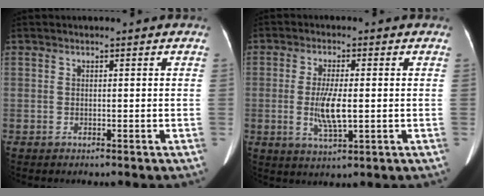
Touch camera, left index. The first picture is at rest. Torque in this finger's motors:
{"motor_torque": [0.15, 0.04, 0.15, 0.05]}